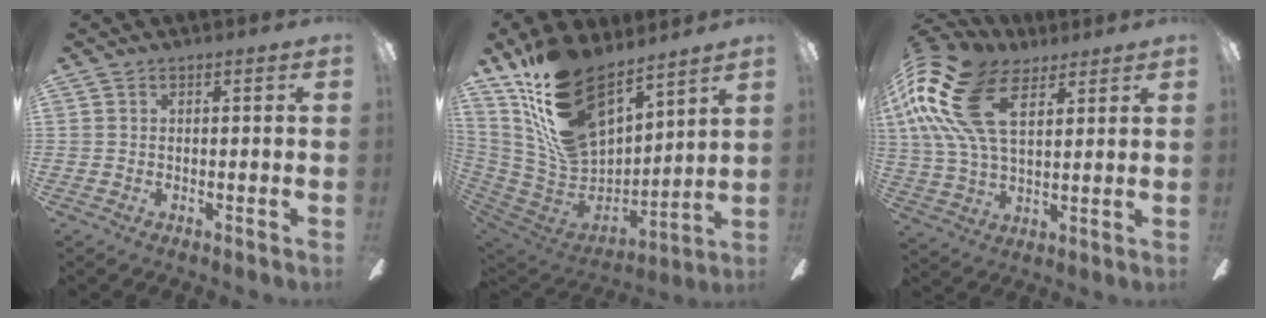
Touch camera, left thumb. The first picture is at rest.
{"total": 22.4, "force": [16.2, 10.4, 11.5], "torque": [-0.236, -0.105, 0.299]}
{"total": 22.2, "force": [9.3, 12.3, 16.0], "torque": [-0.364, -0.016, 0.158]}